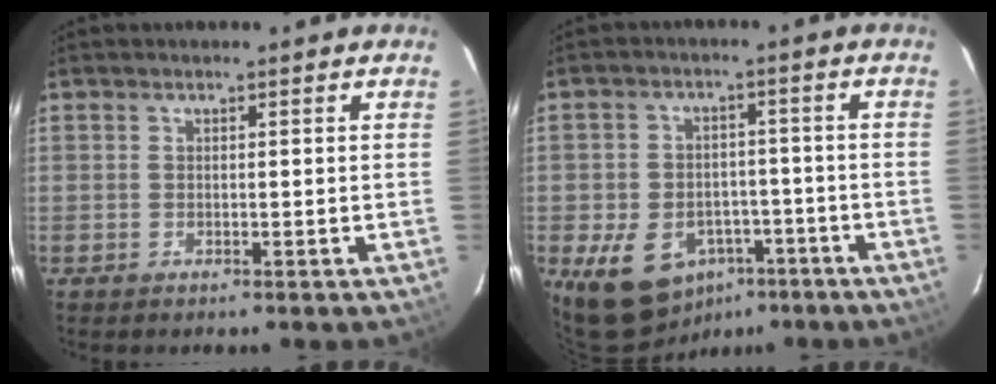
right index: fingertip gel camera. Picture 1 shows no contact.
{"total": 12.2, "force": [-6.4, 8.9, 5.5], "torque": [-0.127, 0.016, -0.073]}